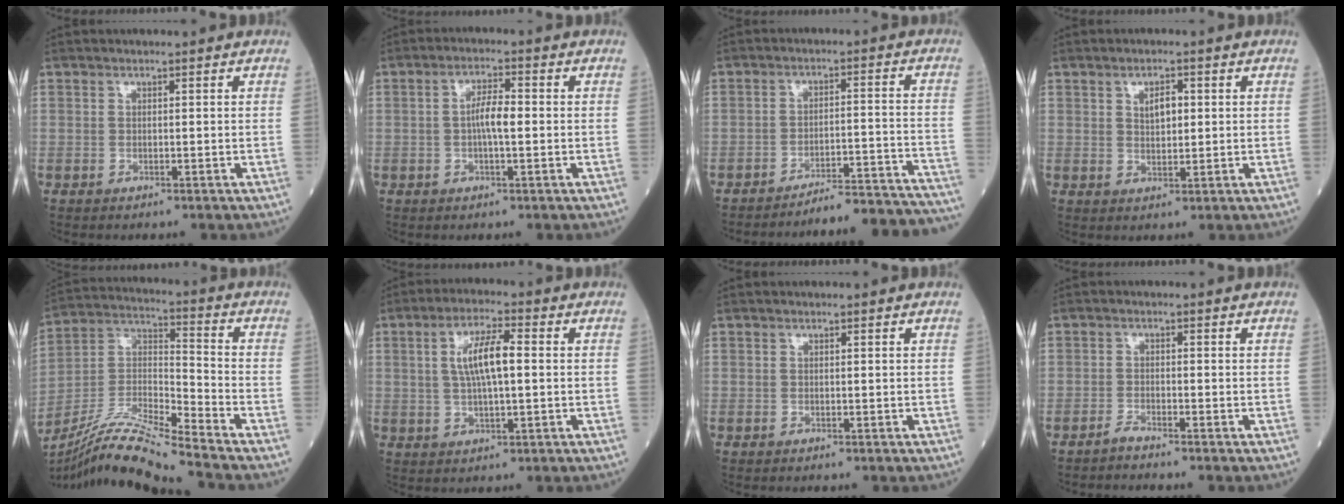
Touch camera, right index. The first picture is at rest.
{"total": 4.2, "force": [-0.3, 0.8, 4.1], "torque": [-0.078, 0.009, -0.008]}
{"total": 18.2, "force": [-17.9, -0.7, 3.3], "torque": [-0.003, 0.011, -0.228]}
{"total": 3.1, "force": [0.9, 1.4, 2.6], "torque": [-0.044, 0.000, 0.015]}
{"total": 14.9, "force": [-13.3, -1.6, 6.6], "torque": [-0.126, 0.005, -0.249]}
{"total": 7.4, "force": [1.0, 1.6, 7.2], "torque": [-0.140, 0.013, 0.018]}
{"total": 0.0}
{"total": 1.5, "force": [-1.5, -0.4, 0.1], "torque": [-0.003, -0.002, -0.029]}